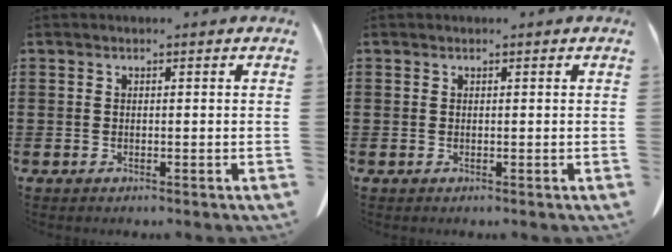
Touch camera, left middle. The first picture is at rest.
{"total": 0.0}